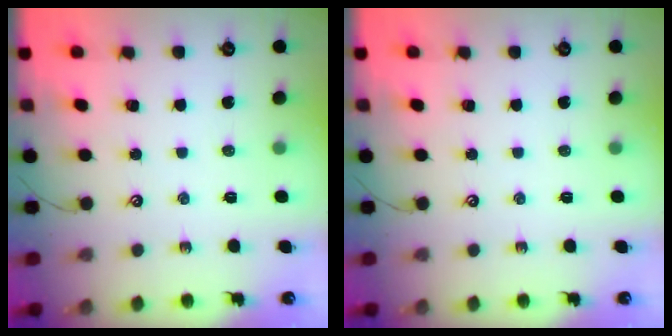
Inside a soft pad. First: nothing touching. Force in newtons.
{"total": 0.0}